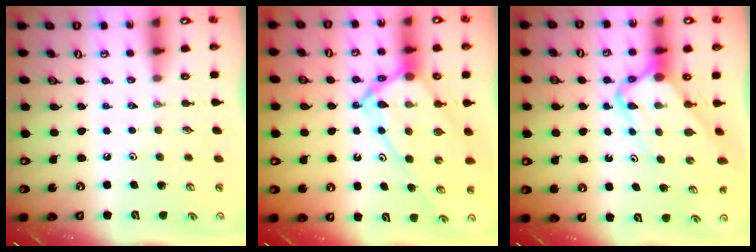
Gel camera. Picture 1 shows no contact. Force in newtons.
{"total": 14.9, "press": 14.8, "slide": 1.5}
{"total": 6.1, "press": 6.1, "slide": 0.5}